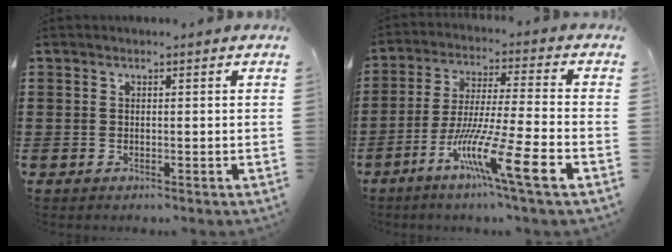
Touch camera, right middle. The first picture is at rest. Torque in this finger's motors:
{"motor_torque": [2.14, 0.00, 0.74, 0.21]}